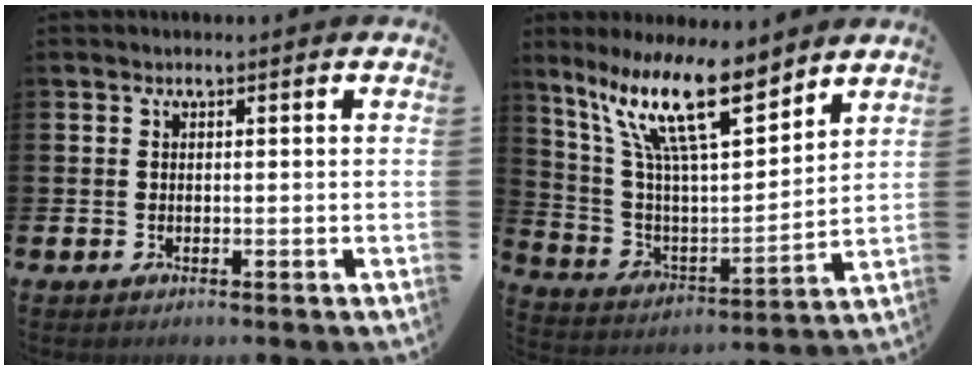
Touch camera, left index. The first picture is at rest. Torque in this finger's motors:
{"motor_torque": [1.08, -1.06, 1.05, 0.21]}